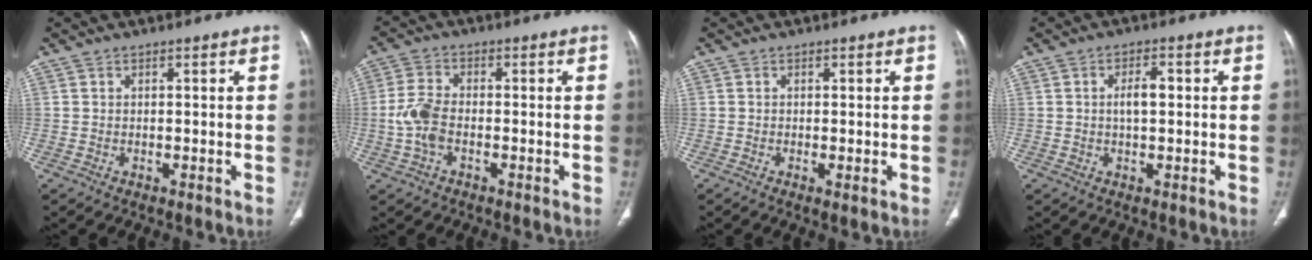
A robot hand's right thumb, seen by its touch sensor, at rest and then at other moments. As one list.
[{"total": 6.3, "force": [-1.5, 3.5, 5.0], "torque": [-0.115, 0.012, -0.032]}, {"total": 1.1, "force": [-0.2, 0.1, 1.0], "torque": [-0.024, -0.007, -0.004]}, {"total": 3.8, "force": [0.3, 1.8, 3.3], "torque": [-0.059, 0.006, 0.005]}]